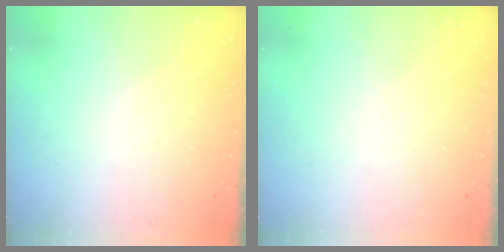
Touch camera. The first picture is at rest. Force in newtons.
{"total": 0.0}